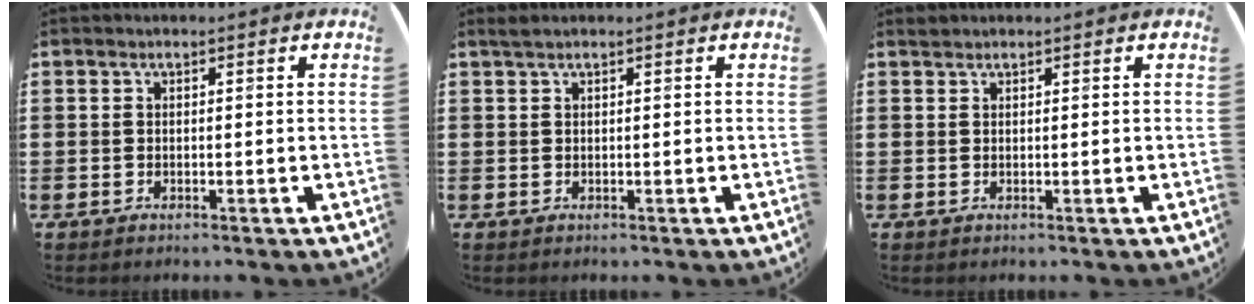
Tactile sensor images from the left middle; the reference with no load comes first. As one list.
[{"total": 0.5, "force": [0.4, -0.1, 0.3], "torque": [-0.006, 0.000, 0.008]}, {"total": 0.5, "force": [0.5, 0.0, -0.1], "torque": [0.000, 0.002, 0.011]}]